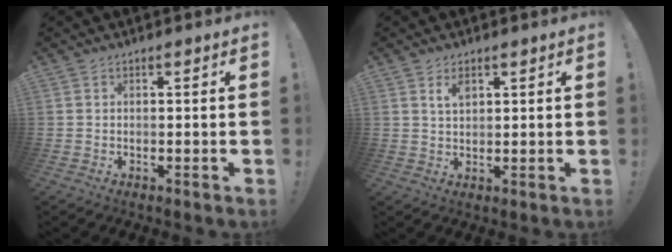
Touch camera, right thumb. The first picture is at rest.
{"total": 3.2, "force": [1.7, 1.6, 2.2], "torque": [-0.026, -0.007, 0.027]}